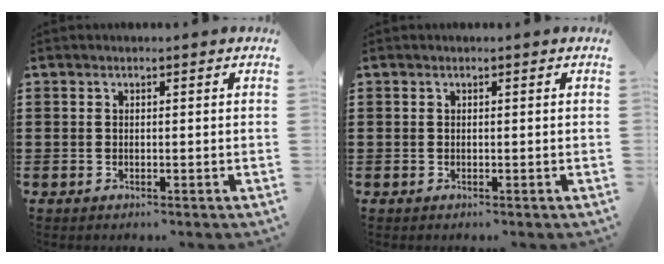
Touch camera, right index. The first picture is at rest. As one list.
[{"total": 0.0}]